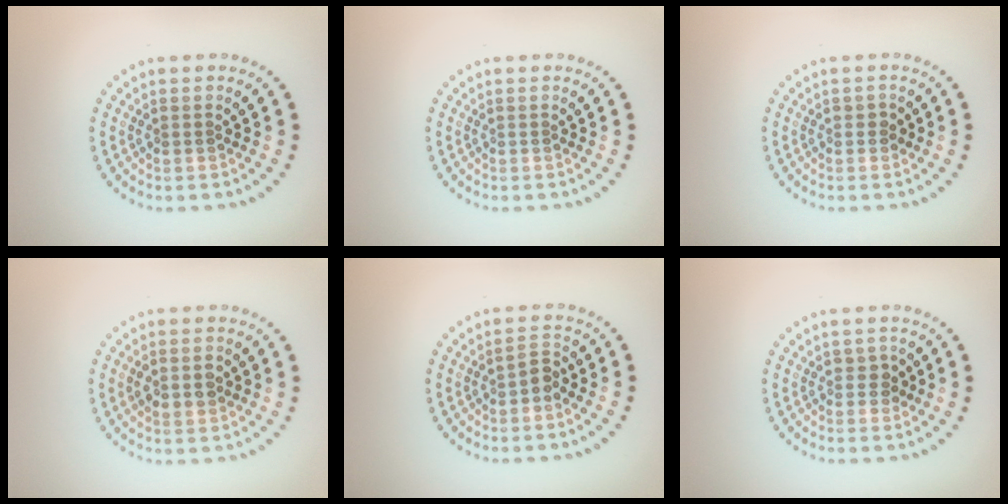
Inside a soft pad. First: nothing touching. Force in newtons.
{"total": 0.0}
{"total": 0.7, "press": 0.7, "slide": 0.0}
{"total": 1.9, "press": 1.9, "slide": 0.0}
{"total": 1.3, "press": 1.1, "slide": 0.6}
{"total": 1.1, "press": 0.9, "slide": 0.6}